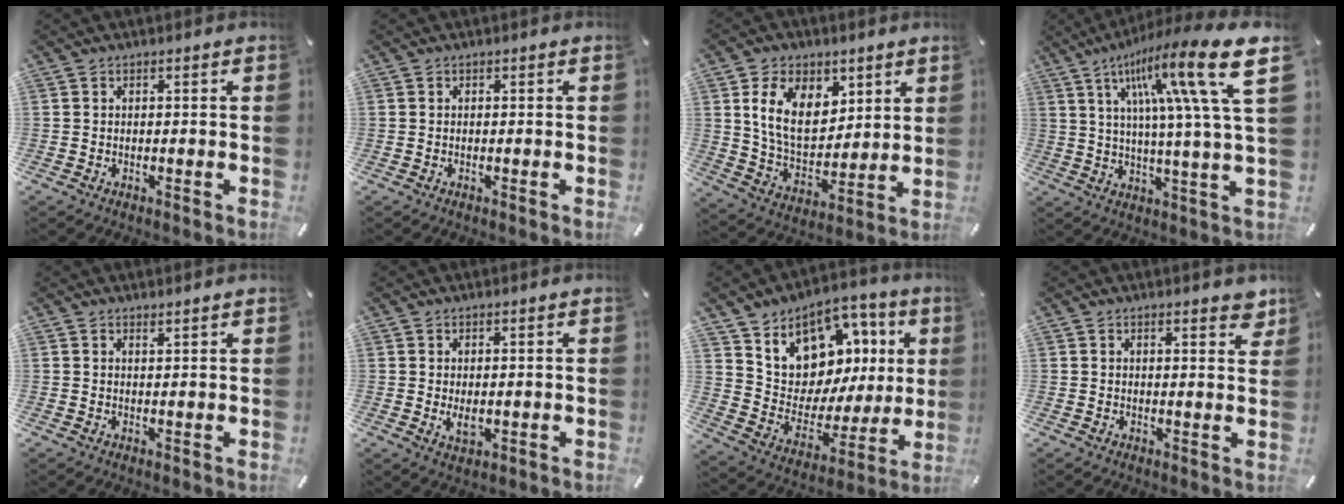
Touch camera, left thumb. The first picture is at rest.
{"total": 0.0}
{"total": 14.1, "force": [5.9, 9.7, 8.4], "torque": [-0.160, -0.016, 0.109]}
{"total": 25.9, "force": [10.2, 3.7, 23.5], "torque": [-0.368, -0.055, 0.149]}
{"total": 1.3, "force": [1.3, -0.2, 0.2], "torque": [-0.004, -0.006, 0.024]}
{"total": 2.9, "force": [0.2, 1.3, 2.6], "torque": [-0.063, -0.005, 0.001]}
{"total": 11.8, "force": [7.4, 8.7, 2.8], "torque": [-0.051, -0.087, 0.134]}
{"total": 3.6, "force": [2.7, 1.1, 2.2], "torque": [-0.024, -0.017, 0.044]}